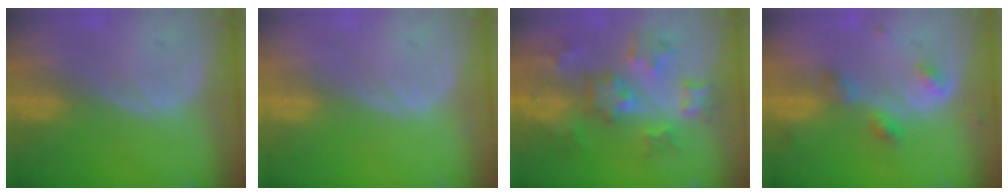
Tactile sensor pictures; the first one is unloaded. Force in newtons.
{"total": 0.0}
{"total": 8.4, "press": 7.7, "slide": 3.3}
{"total": 3.8, "press": 3.7, "slide": 1.1}